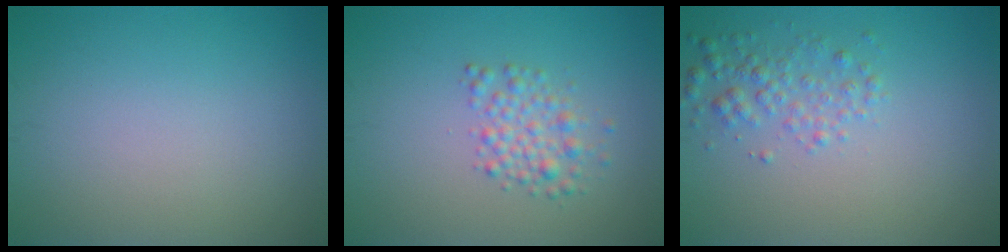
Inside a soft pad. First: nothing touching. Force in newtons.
{"total": 2.4, "press": 2.4, "slide": 0.1}
{"total": 2.3, "press": 2.3, "slide": 0.0}